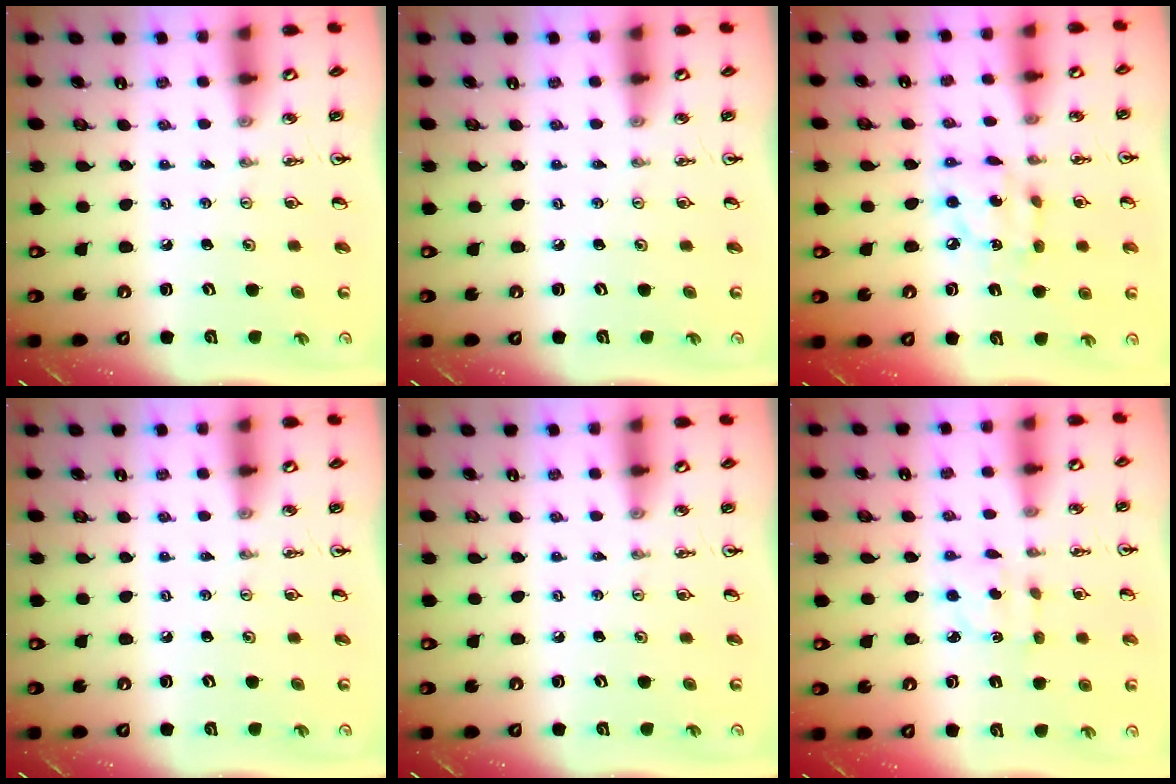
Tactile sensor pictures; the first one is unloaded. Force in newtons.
{"total": 0.0}
{"total": 7.1, "press": 7.1, "slide": 0.4}
{"total": 0.0}
{"total": 0.0}
{"total": 2.9, "press": 2.8, "slide": 0.8}